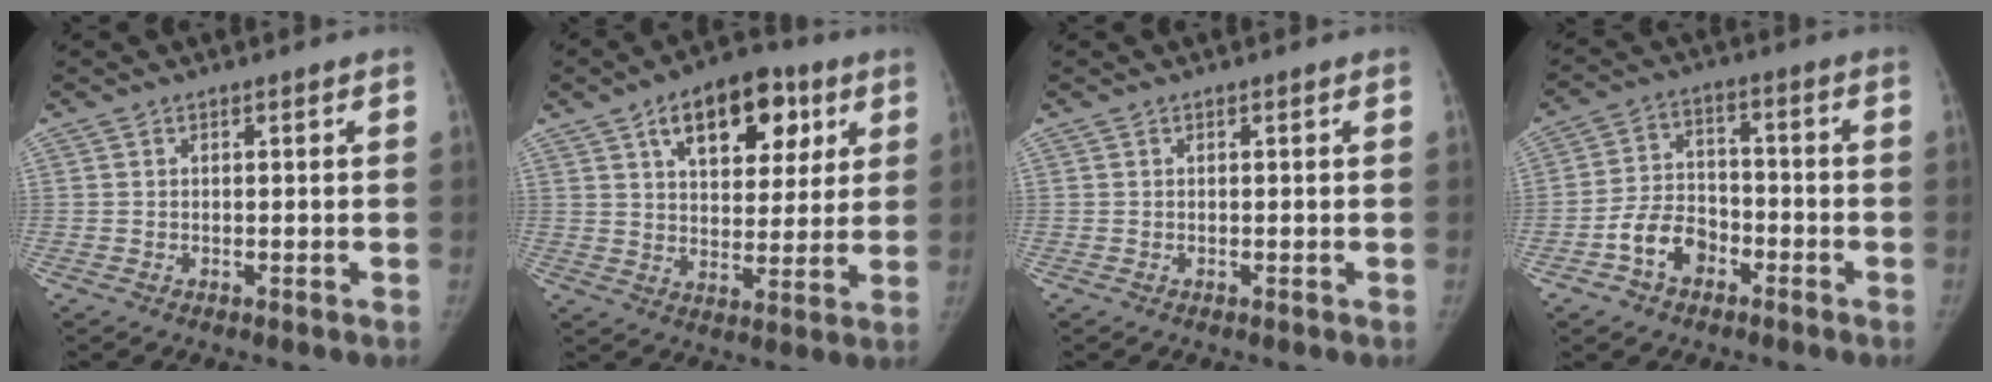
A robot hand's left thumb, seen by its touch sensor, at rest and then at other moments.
{"total": 16.5, "force": [7.6, 9.4, 11.2], "torque": [-0.116, -0.010, 0.115]}
{"total": 0.0}
{"total": 8.5, "force": [-4.2, 5.9, 4.4], "torque": [-0.064, 0.034, -0.078]}